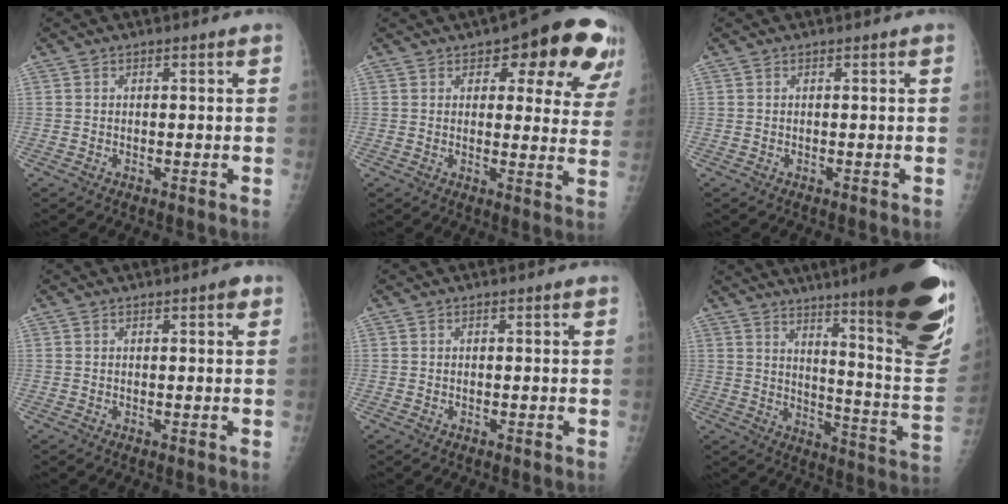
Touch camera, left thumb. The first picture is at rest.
{"total": 17.0, "force": [9.6, 7.1, 12.1], "torque": [-0.101, -0.029, 0.105]}
{"total": 0.0}
{"total": 1.6, "force": [0.8, 0.6, 1.3], "torque": [-0.014, 0.000, 0.008]}
{"total": 0.0}
{"total": 28.5, "force": [17.0, 3.7, 22.5], "torque": [-0.242, -0.083, 0.240]}